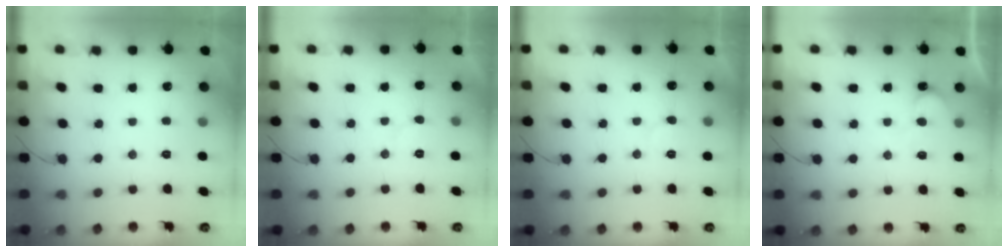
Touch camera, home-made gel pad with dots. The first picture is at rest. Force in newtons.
{"total": 3.8, "press": 3.8, "slide": 0.3}
{"total": 6.0, "press": 6.0, "slide": 0.4}
{"total": 5.0, "press": 5.0, "slide": 0.4}